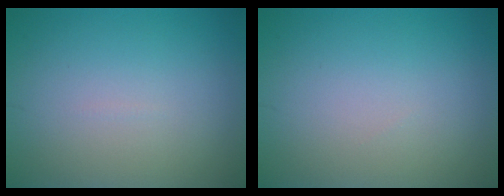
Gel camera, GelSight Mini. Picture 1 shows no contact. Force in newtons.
{"total": 0.0}